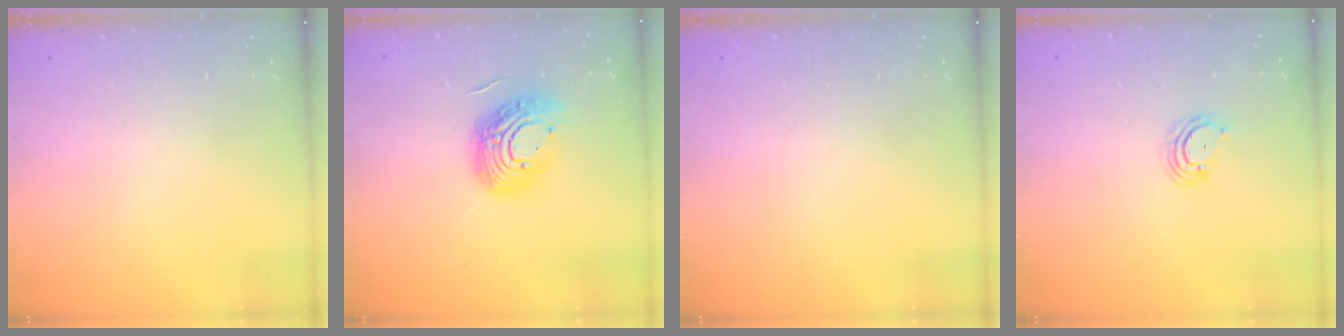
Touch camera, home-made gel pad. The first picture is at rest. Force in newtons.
{"total": 16.1, "press": 16.0, "slide": 1.1}
{"total": 0.0}
{"total": 5.5, "press": 5.5, "slide": 0.6}